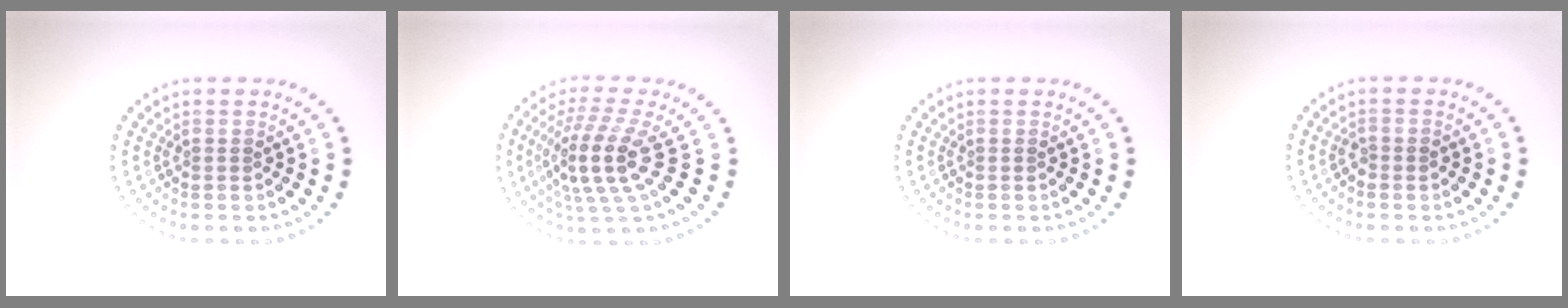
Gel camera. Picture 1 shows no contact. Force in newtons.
{"total": 5.0, "press": 4.0, "slide": 3.0}
{"total": 0.0}
{"total": 0.9, "press": 0.8, "slide": 0.3}